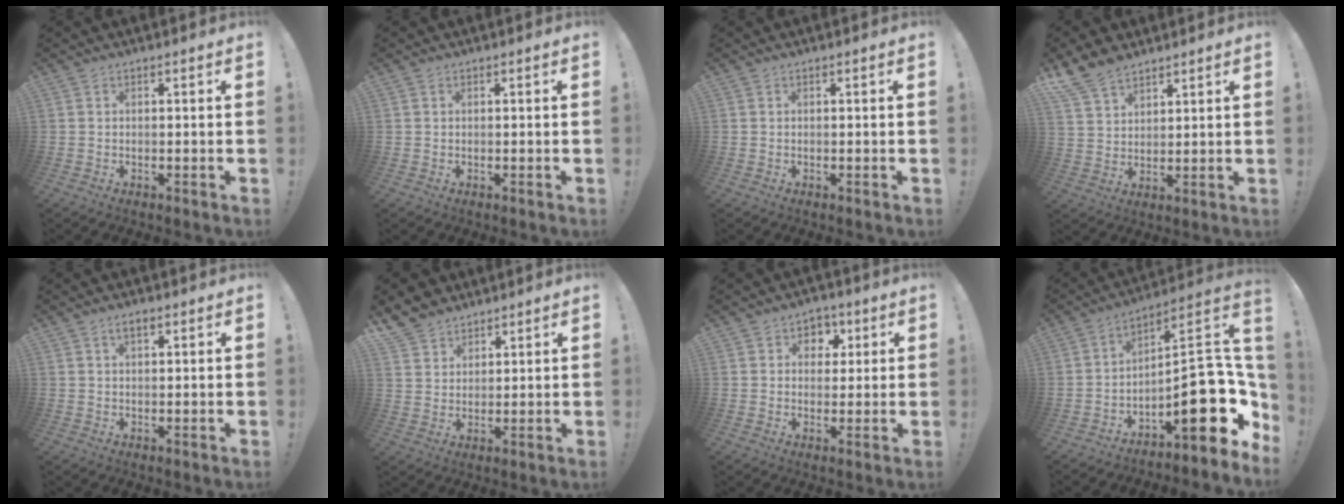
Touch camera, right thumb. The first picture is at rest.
{"total": 0.0}
{"total": 0.0}
{"total": 9.2, "force": [7.2, 4.6, 3.3], "torque": [-0.064, -0.040, 0.144]}
{"total": 2.6, "force": [1.3, 1.0, 2.0], "torque": [-0.040, 0.003, 0.023]}
{"total": 7.3, "force": [5.8, 4.3, 1.2], "torque": [-0.027, -0.039, 0.116]}
{"total": 5.6, "force": [1.5, 5.1, 1.9], "torque": [-0.021, -0.005, 0.027]}
{"total": 22.3, "force": [-5.2, 8.8, 19.8], "torque": [-0.274, 0.024, -0.068]}